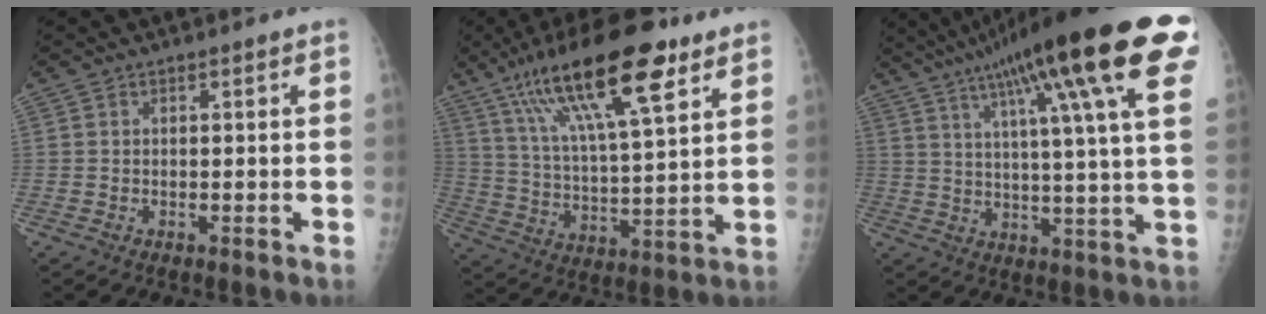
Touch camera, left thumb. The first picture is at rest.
{"total": 21.9, "force": [12.4, 5.9, 17.0], "torque": [-0.288, -0.024, 0.218]}
{"total": 26.5, "force": [13.2, 3.8, 22.7], "torque": [-0.331, 0.002, 0.184]}